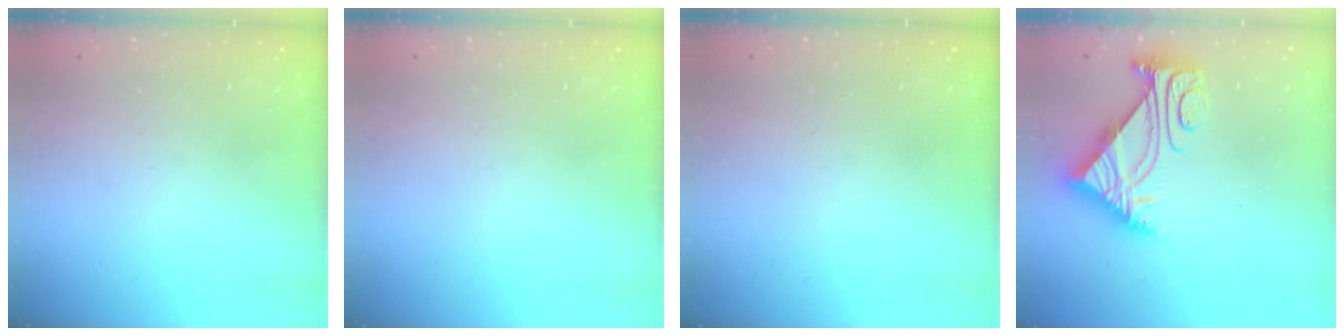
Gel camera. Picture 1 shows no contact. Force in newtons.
{"total": 0.0}
{"total": 0.0}
{"total": 5.9, "press": 5.9, "slide": 0.5}